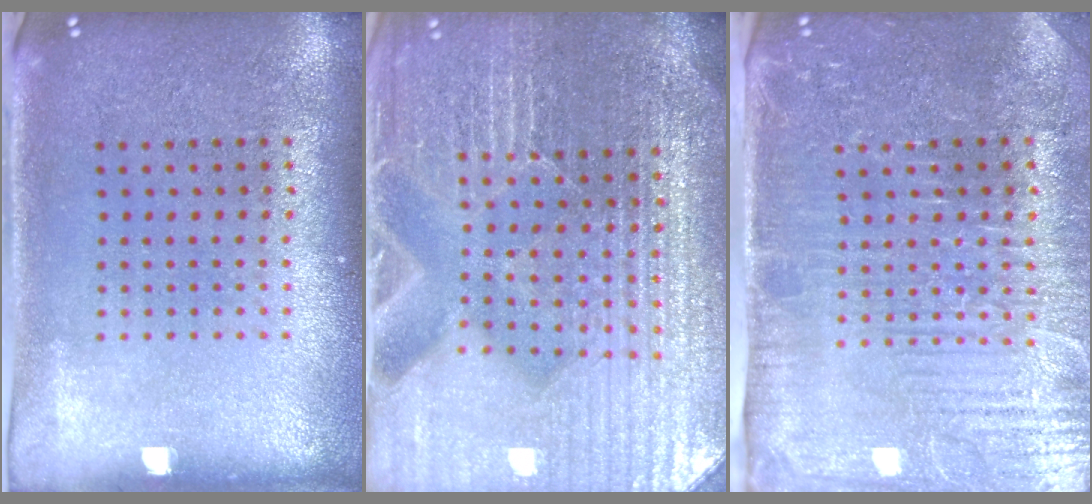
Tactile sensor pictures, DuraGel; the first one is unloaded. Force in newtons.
{"total": 5.4, "press": 5.0, "slide": 2.1}
{"total": 4.8, "press": 4.4, "slide": 2.0}